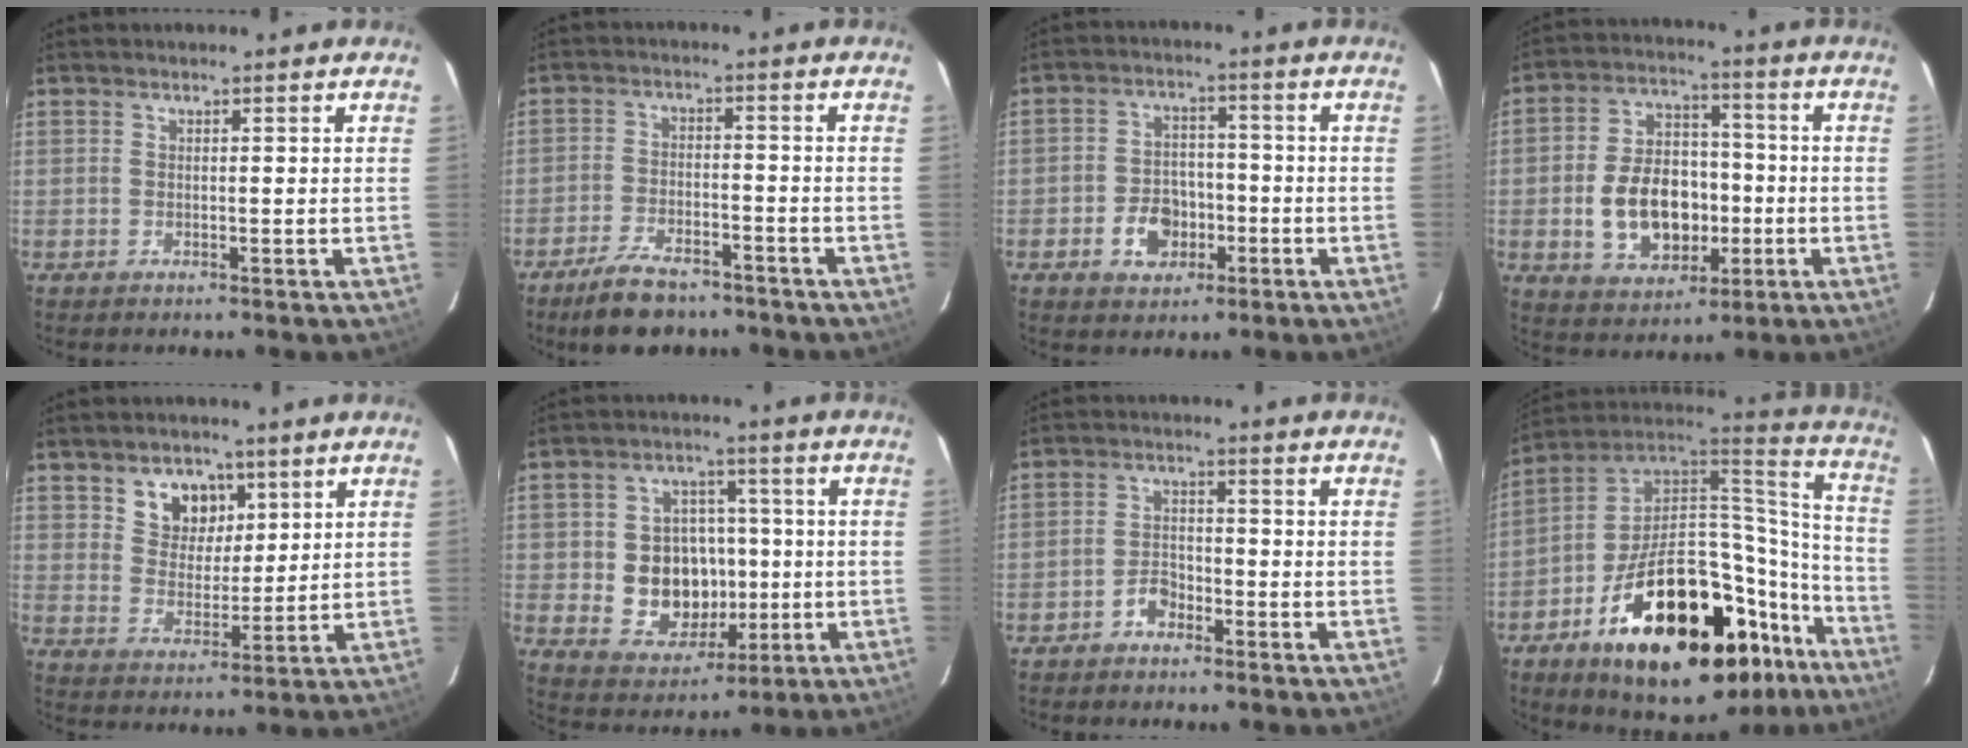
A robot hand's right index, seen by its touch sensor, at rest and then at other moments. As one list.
[{"total": 9.8, "force": [-7.7, 3.9, 4.6], "torque": [-0.108, 0.000, -0.124]}, {"total": 7.4, "force": [-3.2, 5.6, 3.6], "torque": [-0.083, 0.018, -0.044]}, {"total": 14.1, "force": [-2.9, 9.6, 9.9], "torque": [-0.207, 0.020, -0.032]}, {"total": 7.9, "force": [4.1, 6.0, 3.1], "torque": [-0.049, 0.009, 0.078]}, {"total": 12.1, "force": [-1.2, 10.3, 6.3], "torque": [-0.143, 0.013, 0.001]}, {"total": 3.8, "force": [-2.7, 2.2, 1.4], "torque": [-0.036, 0.012, -0.044]}, {"total": 35.6, "force": [-19.0, 16.2, 25.4], "torque": [-0.375, 0.044, -0.270]}]